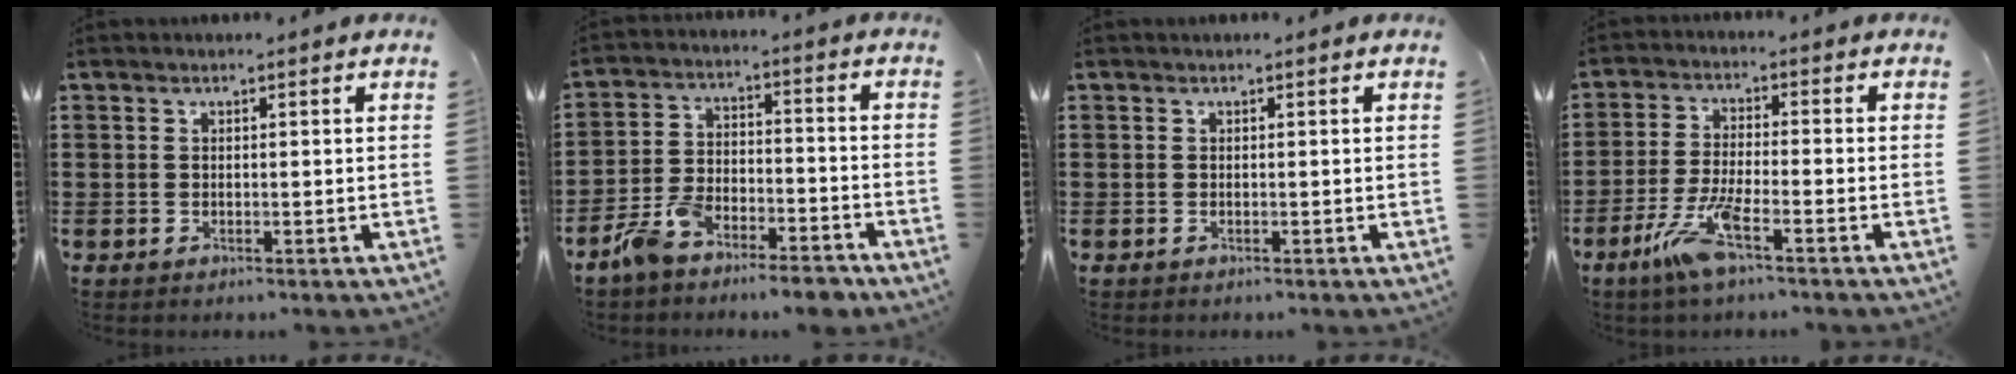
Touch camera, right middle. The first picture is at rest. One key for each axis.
{"total": 7.2, "fx": -6.4, "fy": 1.7, "fz": 2.8, "tx": -0.071, "ty": 0.009, "tz": -0.126}
{"total": 0.0}
{"total": 7.5, "fx": -4.2, "fy": 1.1, "fz": 6.1, "tx": -0.135, "ty": -0.012, "tz": -0.080}